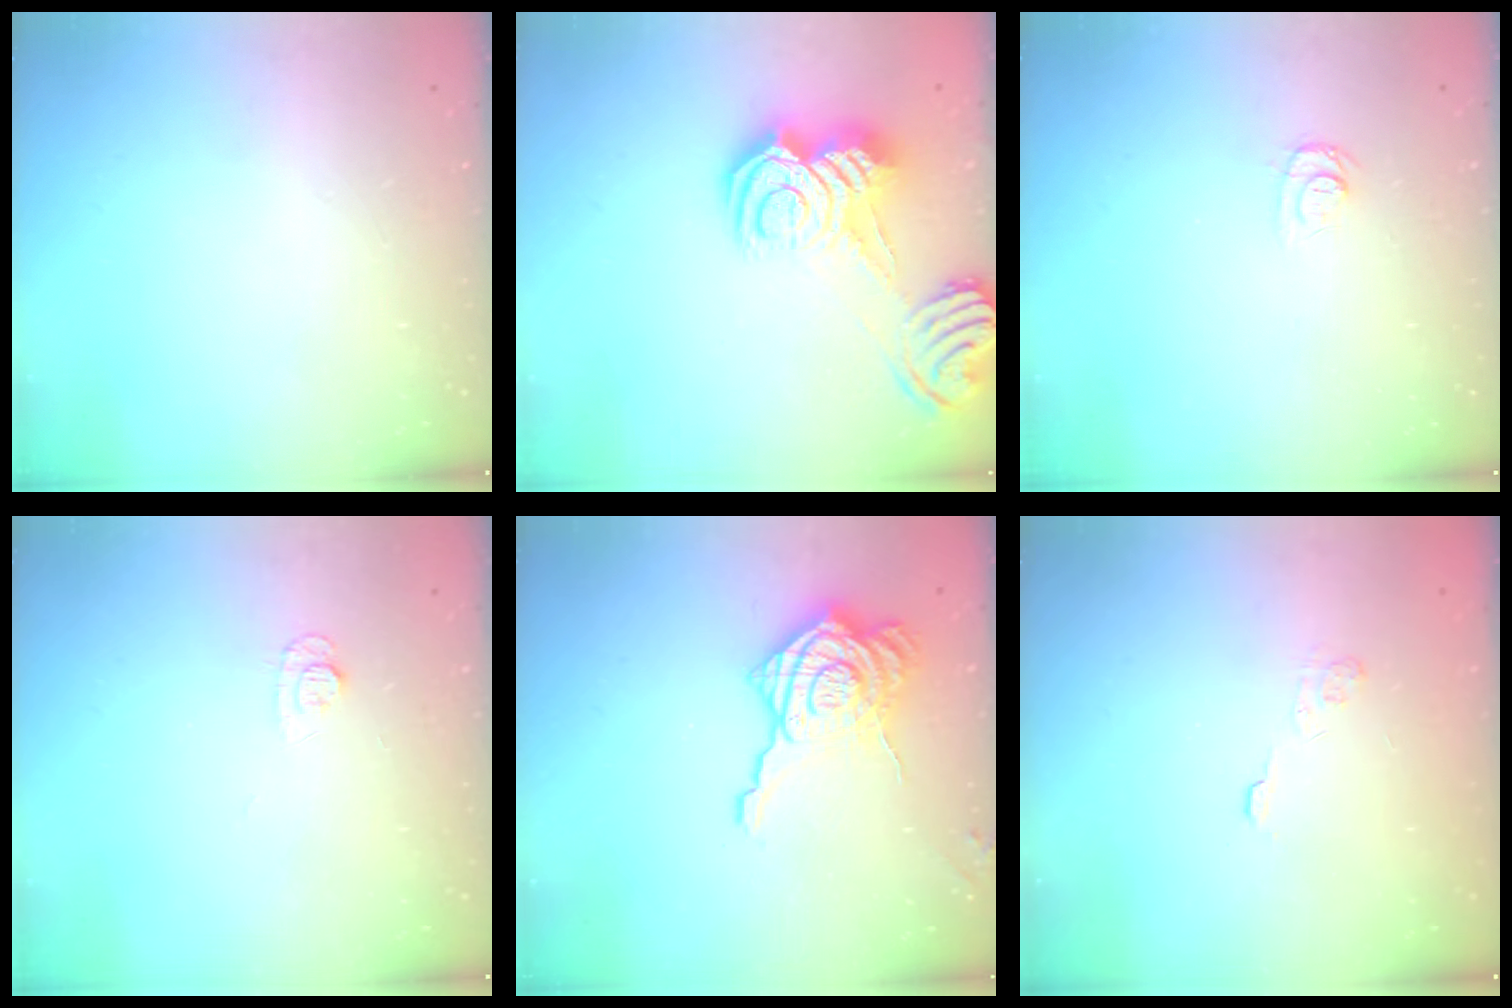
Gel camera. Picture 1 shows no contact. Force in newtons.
{"total": 15.2, "press": 15.1, "slide": 0.9}
{"total": 6.6, "press": 6.6, "slide": 0.7}
{"total": 5.4, "press": 5.4, "slide": 0.6}
{"total": 16.3, "press": 16.2, "slide": 1.2}
{"total": 2.8, "press": 2.4, "slide": 1.5}